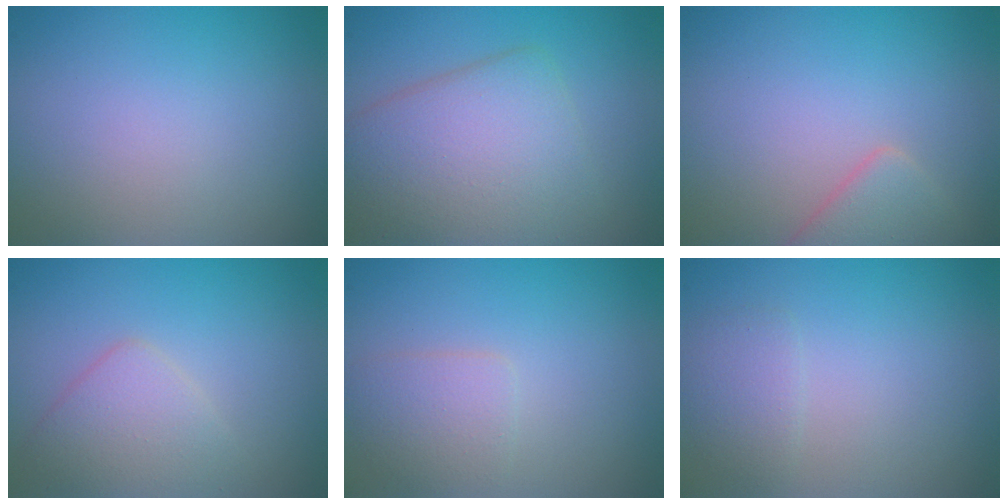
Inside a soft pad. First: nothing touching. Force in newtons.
{"total": 6.7, "press": 6.7, "slide": 0.5}
{"total": 2.8, "press": 2.8, "slide": 0.4}
{"total": 3.0, "press": 3.0, "slide": 0.1}
{"total": 2.1, "press": 2.1, "slide": 0.0}
{"total": 1.5, "press": 1.5, "slide": 0.0}